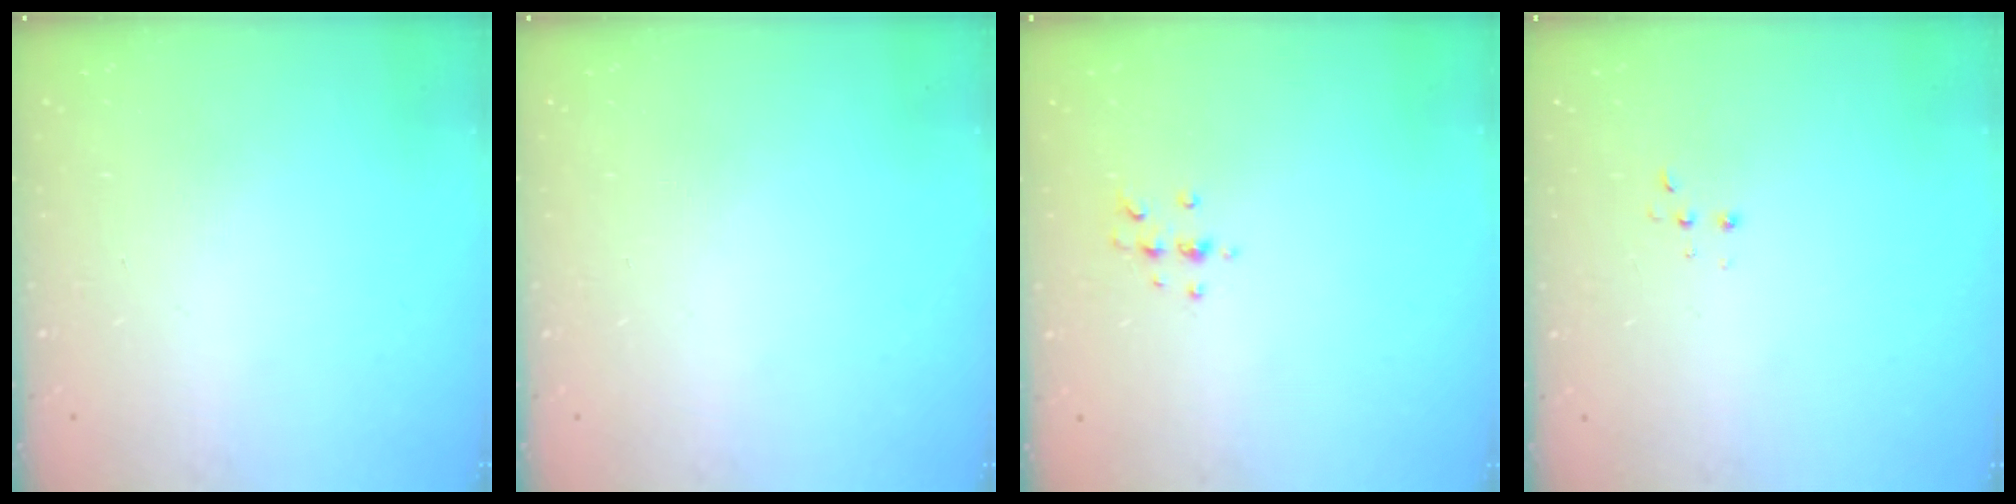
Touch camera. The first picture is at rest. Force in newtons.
{"total": 0.0}
{"total": 3.7, "press": 3.7, "slide": 0.5}
{"total": 2.2, "press": 2.2, "slide": 0.5}